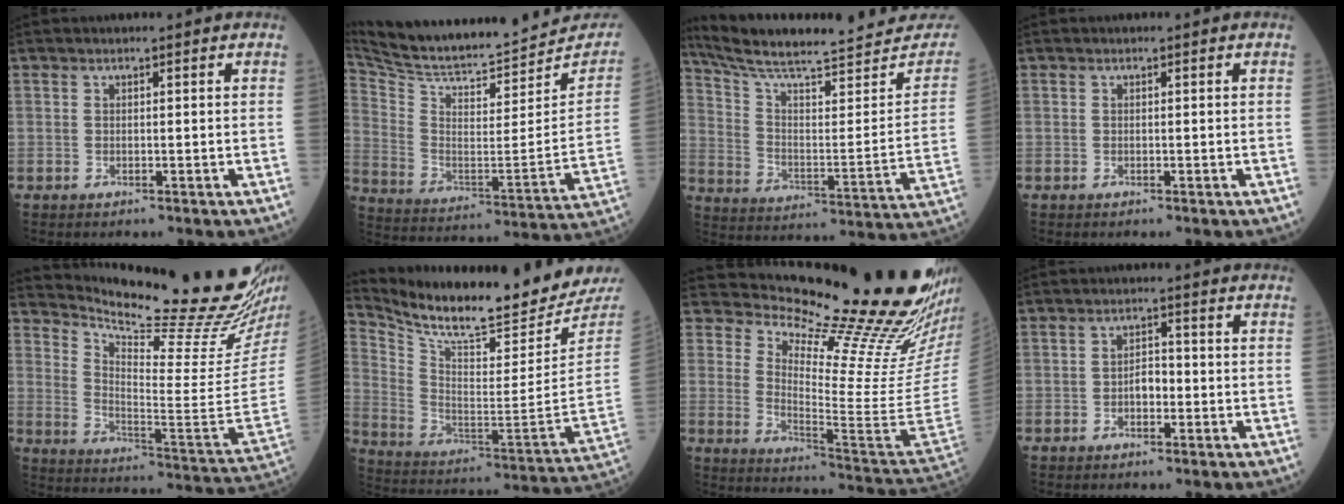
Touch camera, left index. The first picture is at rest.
{"total": 24.3, "force": [23.0, 3.6, 6.9], "torque": [-0.127, -0.068, 0.337]}
{"total": 25.1, "force": [23.0, 2.6, 9.6], "torque": [-0.154, -0.065, 0.314]}
{"total": 0.0}
{"total": 23.3, "force": [21.7, -1.2, 8.5], "torque": [-0.154, -0.126, 0.301]}
{"total": 21.8, "force": [20.3, 1.4, 7.9], "torque": [-0.157, -0.084, 0.309]}
{"total": 23.0, "force": [20.6, 0.4, 10.1], "torque": [-0.164, -0.125, 0.275]}
{"total": 2.6, "force": [-0.8, 1.4, 2.0], "torque": [-0.031, 0.006, -0.015]}